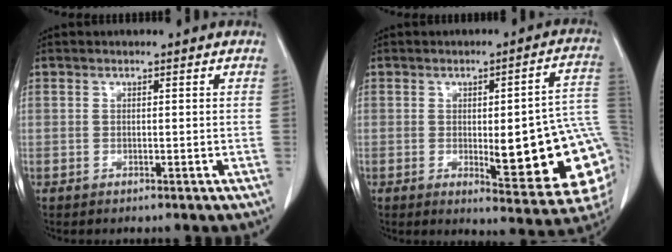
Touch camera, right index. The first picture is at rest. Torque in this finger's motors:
{"motor_torque": [1.54, -0.60, 0.37, 0.08]}